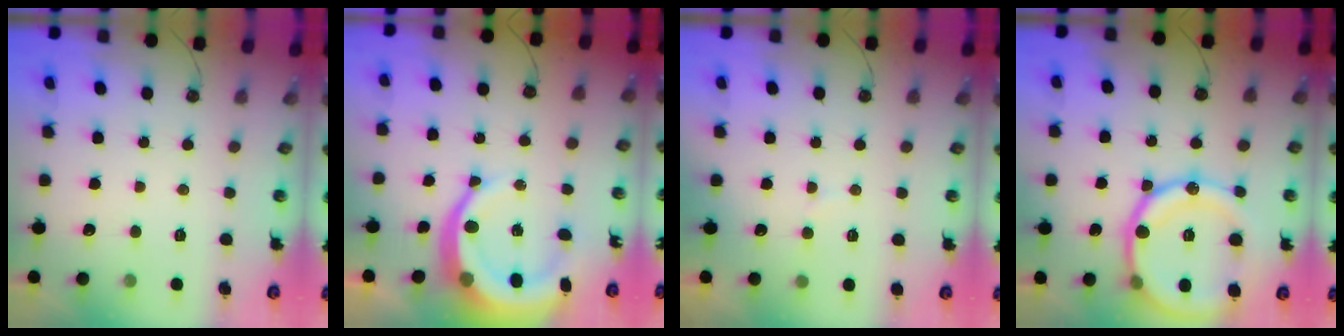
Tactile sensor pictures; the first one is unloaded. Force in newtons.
{"total": 14.6, "press": 14.4, "slide": 2.5}
{"total": 5.3, "press": 5.3, "slide": 0.4}
{"total": 21.5, "press": 21.2, "slide": 3.4}